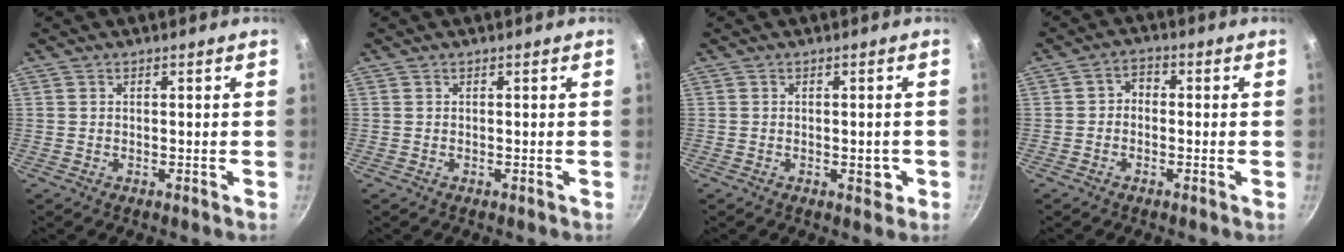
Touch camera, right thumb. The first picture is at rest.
{"total": 0.0}
{"total": 2.7, "force": [-0.7, 1.5, 2.1], "torque": [-0.005, 0.007, -0.010]}
{"total": 3.0, "force": [-0.6, 2.4, 1.7], "torque": [-0.020, 0.014, -0.018]}